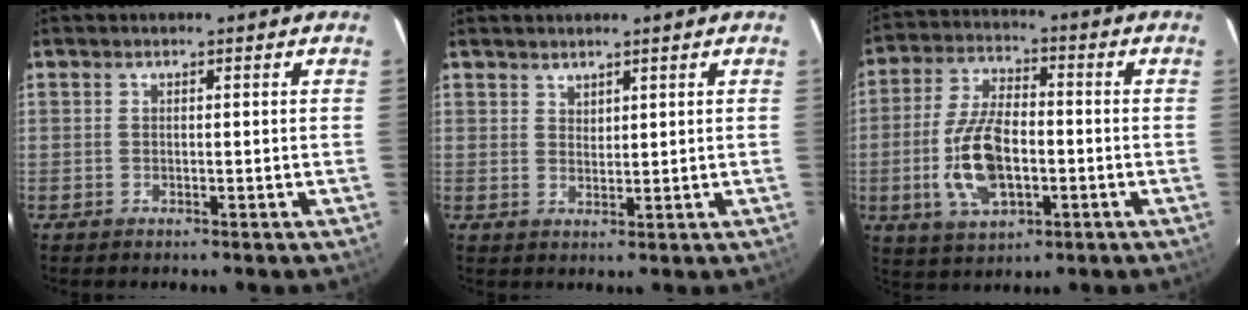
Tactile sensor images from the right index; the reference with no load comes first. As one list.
[{"total": 1.8, "force": [1.6, 0.8, 0.3], "torque": [0.000, 0.002, 0.030]}, {"total": 12.8, "force": [-3.0, 6.4, 10.7], "torque": [-0.225, 0.000, -0.049]}]